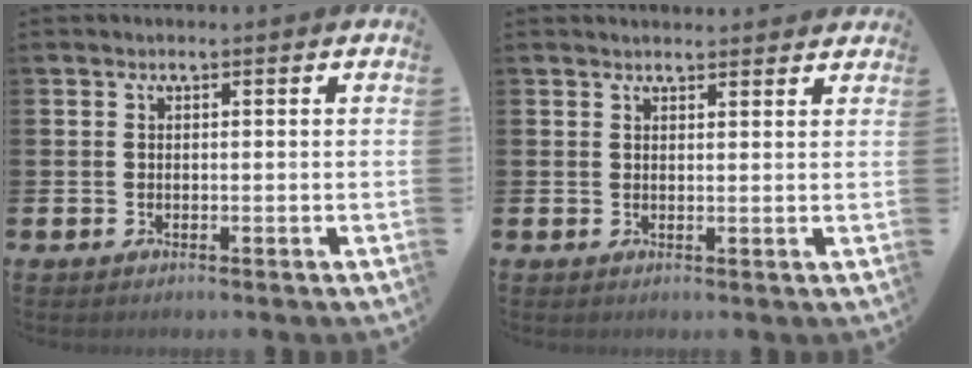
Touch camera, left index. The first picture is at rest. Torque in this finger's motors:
{"motor_torque": [0.52, -0.82, -0.16, 0.00]}